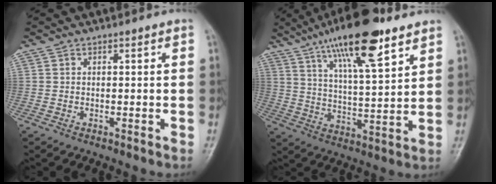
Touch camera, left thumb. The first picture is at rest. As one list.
[{"total": 17.5, "force": [11.0, 4.6, 12.8], "torque": [-0.196, -0.039, 0.189]}]